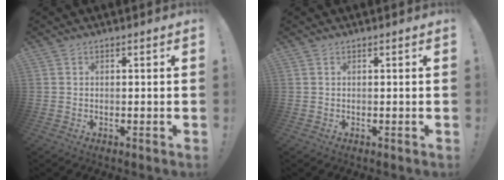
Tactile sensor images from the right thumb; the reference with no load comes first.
{"total": 0.0}